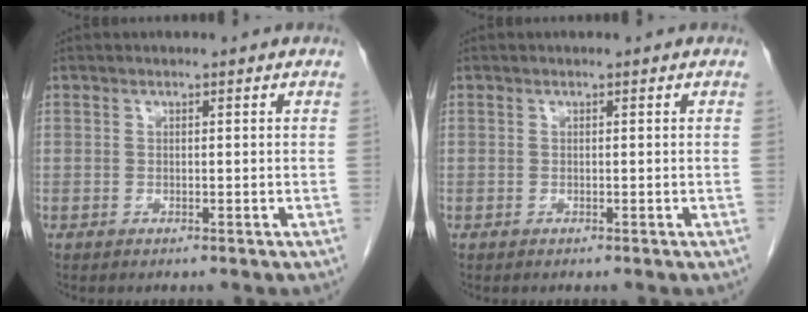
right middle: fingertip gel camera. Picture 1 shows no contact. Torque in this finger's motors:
{"motor_torque": [-0.31, 0.02, 0.01, 0.01]}